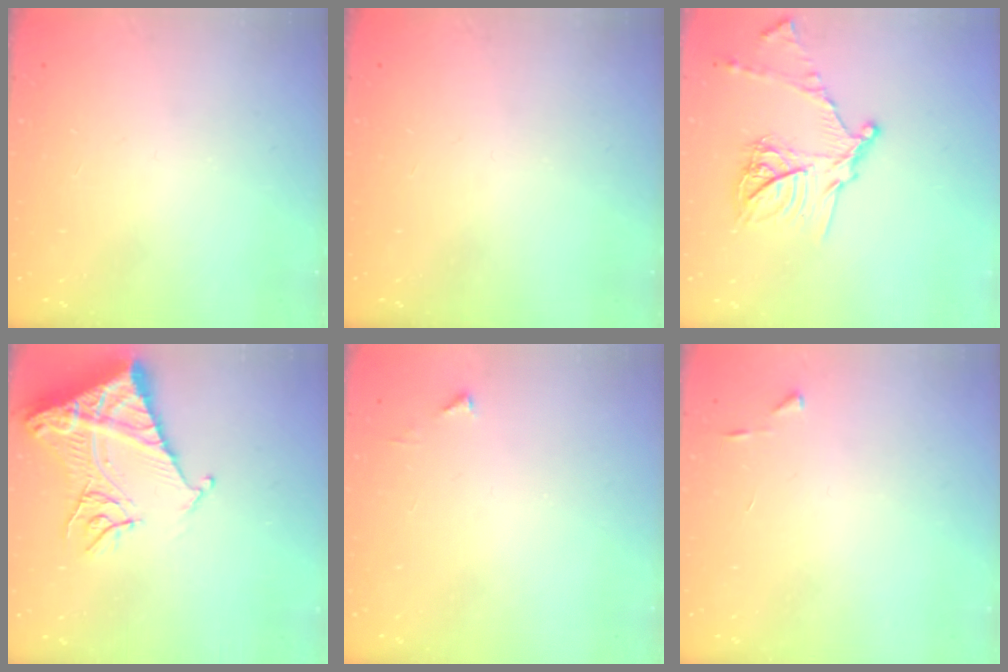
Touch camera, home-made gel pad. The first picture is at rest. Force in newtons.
{"total": 0.0}
{"total": 15.4, "press": 15.4, "slide": 1.1}
{"total": 15.7, "press": 15.6, "slide": 1.7}
{"total": 3.2, "press": 3.2, "slide": 0.3}
{"total": 2.7, "press": 2.7, "slide": 0.3}